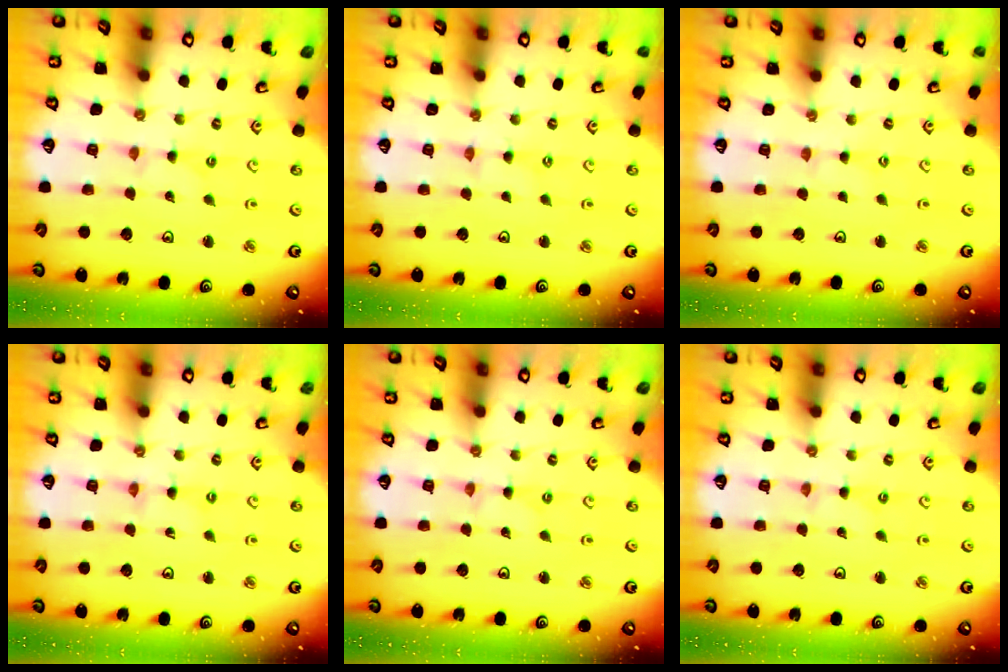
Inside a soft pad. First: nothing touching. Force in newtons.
{"total": 0.0}
{"total": 0.0}
{"total": 0.5, "press": 0.5, "slide": 0.2}
{"total": 0.0}
{"total": 0.0}